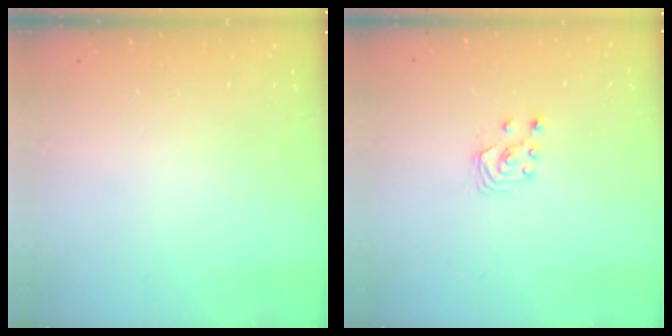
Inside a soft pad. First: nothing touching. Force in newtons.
{"total": 3.0, "press": 3.0, "slide": 0.3}